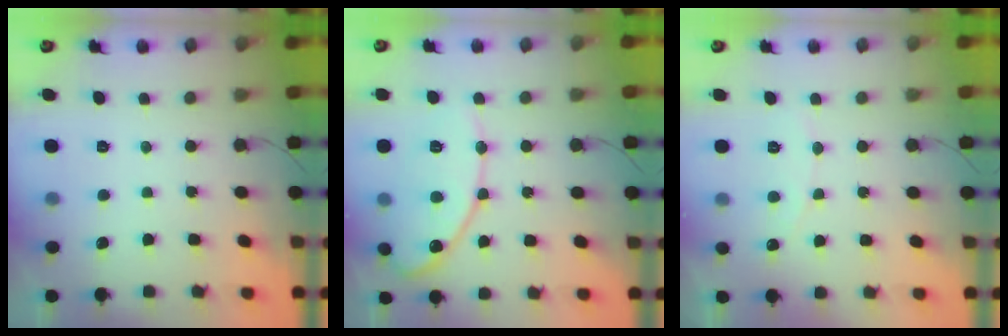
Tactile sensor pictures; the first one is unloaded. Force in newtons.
{"total": 14.5, "press": 14.4, "slide": 1.3}
{"total": 4.8, "press": 4.8, "slide": 0.3}